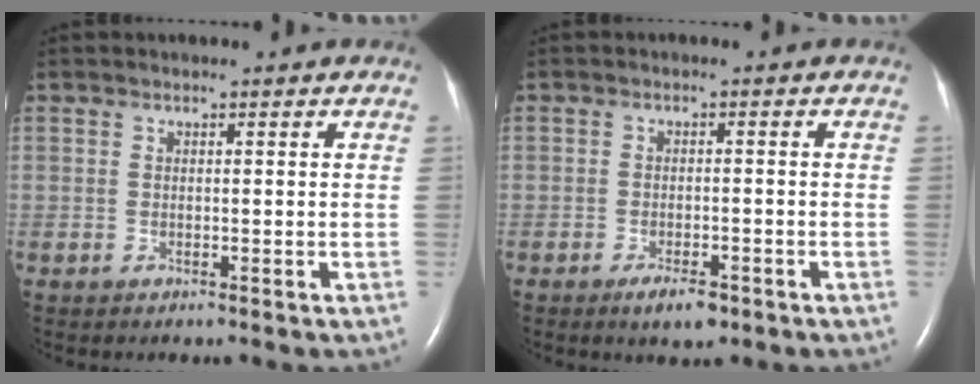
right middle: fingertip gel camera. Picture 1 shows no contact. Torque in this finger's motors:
{"motor_torque": [0.30, -0.23, 0.02, -0.01]}